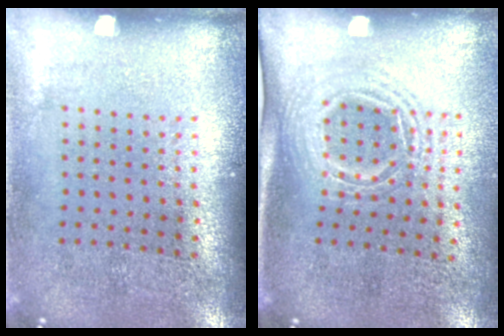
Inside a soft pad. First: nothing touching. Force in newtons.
{"total": 1.6, "press": 1.2, "slide": 1.0}